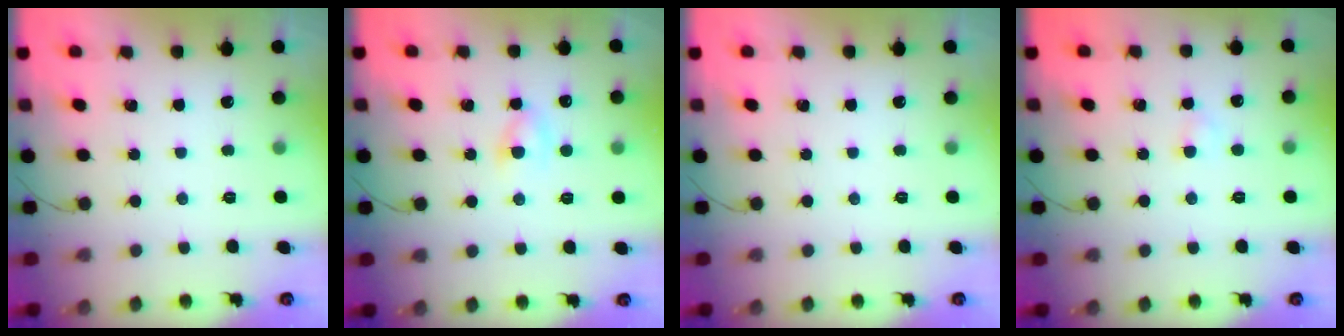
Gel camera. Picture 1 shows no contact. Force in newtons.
{"total": 2.7, "press": 2.4, "slide": 1.2}
{"total": 0.0}
{"total": 2.3, "press": 2.1, "slide": 0.8}